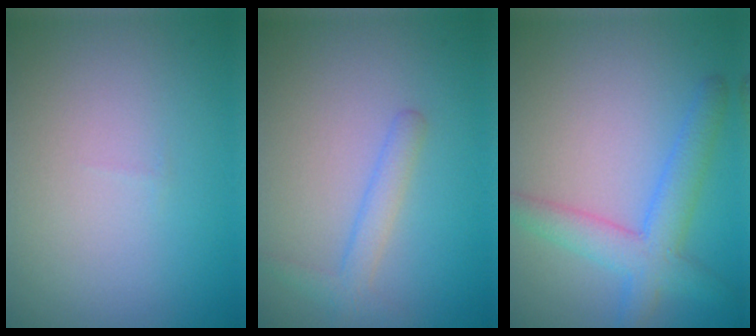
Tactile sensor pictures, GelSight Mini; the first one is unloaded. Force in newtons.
{"total": 2.0, "press": 1.9, "slide": 0.1}
{"total": 4.5, "press": 4.5, "slide": 0.1}